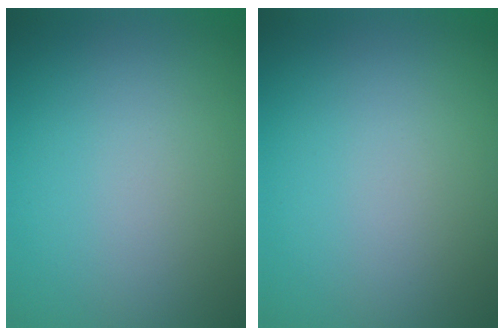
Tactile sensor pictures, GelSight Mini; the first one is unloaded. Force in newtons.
{"total": 0.0}